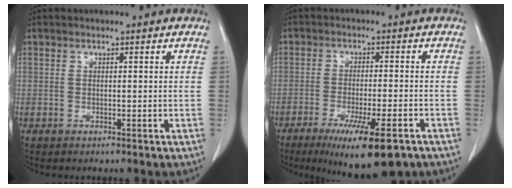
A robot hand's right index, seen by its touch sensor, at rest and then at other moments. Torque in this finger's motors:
{"motor_torque": [1.39, -0.75, 0.68, 0.19]}